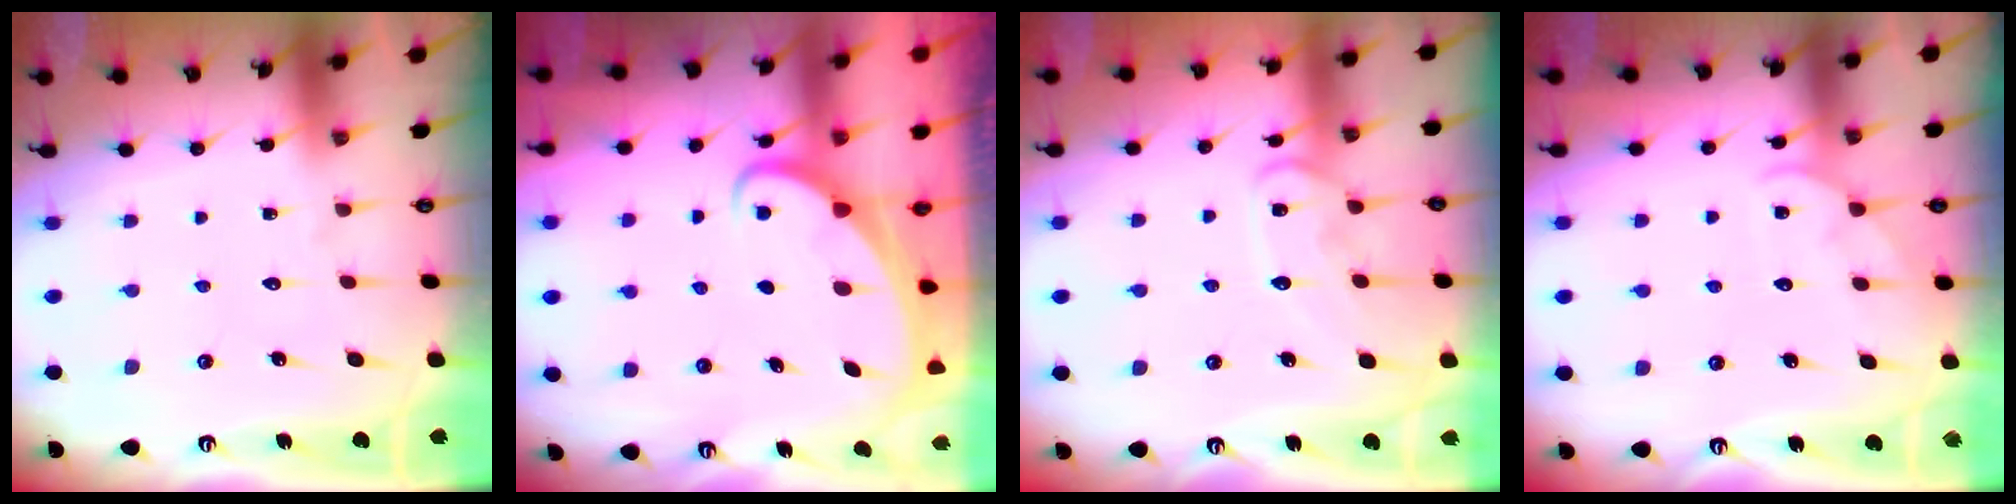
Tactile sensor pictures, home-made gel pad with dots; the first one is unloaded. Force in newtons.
{"total": 1.9, "press": 1.9, "slide": 0.2}
{"total": 11.6, "press": 11.5, "slide": 0.9}
{"total": 3.4, "press": 3.4, "slide": 0.4}